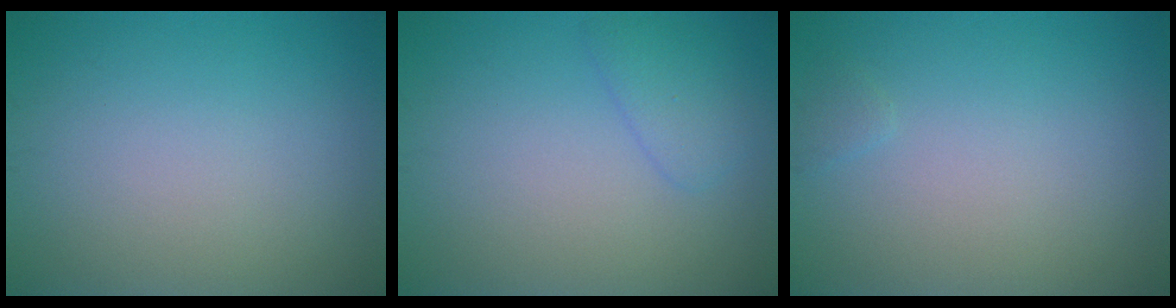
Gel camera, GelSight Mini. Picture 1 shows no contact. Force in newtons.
{"total": 1.8, "press": 1.8, "slide": 0.2}
{"total": 0.6, "press": 0.6, "slide": 0.1}